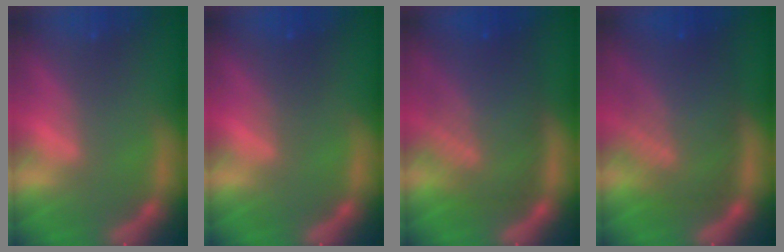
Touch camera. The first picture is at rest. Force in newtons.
{"total": 2.0}
{"total": 10.1}
{"total": 10.1}